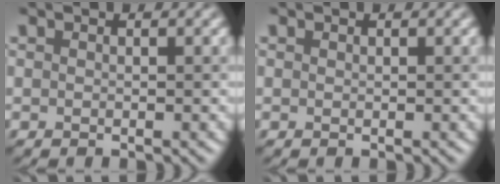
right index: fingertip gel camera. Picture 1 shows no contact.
{"total": 0.0}